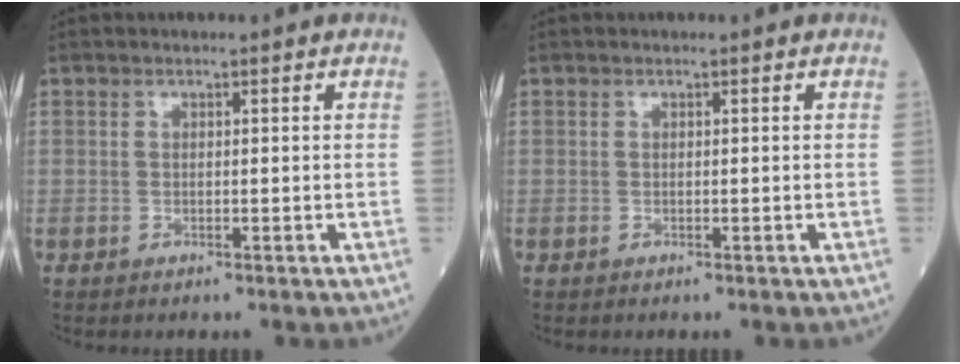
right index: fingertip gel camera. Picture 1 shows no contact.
{"total": 0.0}